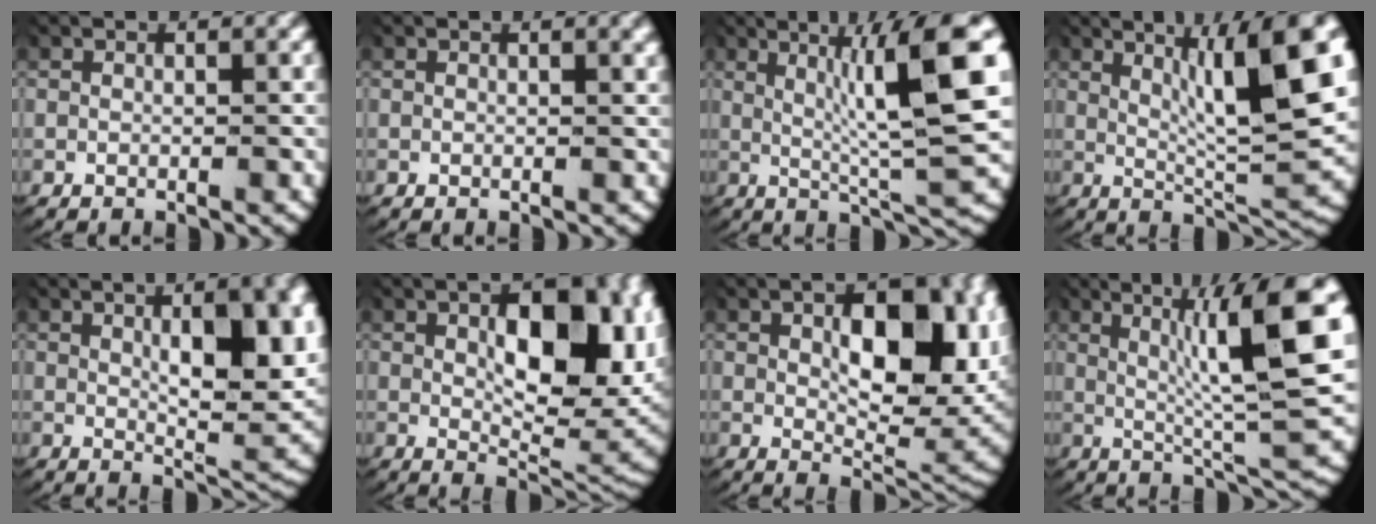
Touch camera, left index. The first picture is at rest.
{"total": 0.8, "force": [0.5, -0.1, 0.6], "torque": [-0.010, -0.001, 0.009]}
{"total": 10.6, "force": [2.3, 3.0, 9.9], "torque": [-0.135, 0.004, 0.035]}
{"total": 11.8, "force": [3.7, 4.2, 10.4], "torque": [-0.146, -0.003, 0.059]}
{"total": 6.8, "force": [1.7, 2.2, 6.2], "torque": [-0.094, -0.002, 0.029]}
{"total": 9.9, "force": [2.0, 4.9, 8.3], "torque": [-0.124, -0.015, 0.034]}
{"total": 8.9, "force": [2.0, 4.5, 7.4], "torque": [-0.116, -0.017, 0.034]}
{"total": 11.6, "force": [2.8, 3.5, 10.7], "torque": [-0.143, 0.006, 0.043]}